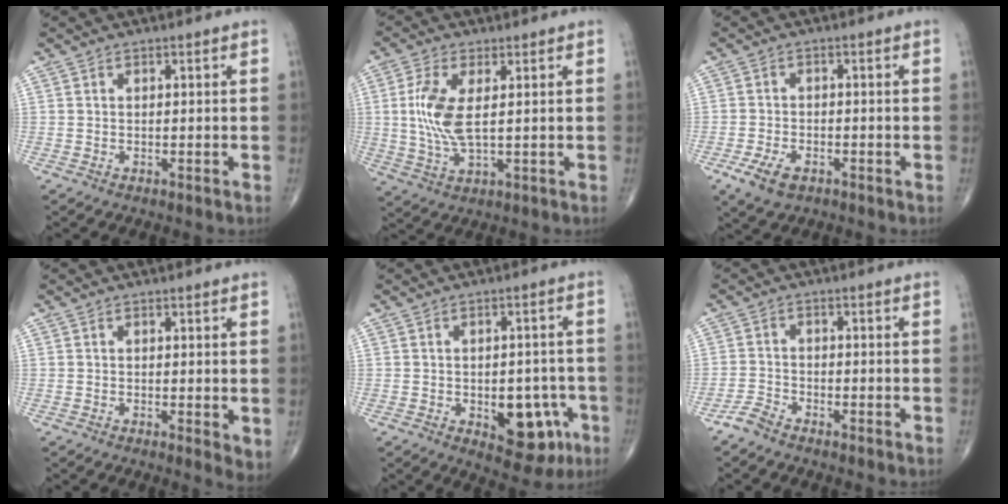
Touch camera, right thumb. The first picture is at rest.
{"total": 9.0, "force": [1.2, 3.6, 8.2], "torque": [-0.189, -0.008, 0.028]}
{"total": 5.3, "force": [-2.8, 3.0, 3.4], "torque": [-0.072, 0.005, -0.049]}
{"total": 2.9, "force": [0.1, 1.0, 2.7], "torque": [-0.038, -0.011, 0.000]}
{"total": 10.8, "force": [-3.8, 6.1, 8.0], "torque": [-0.065, 0.020, -0.038]}
{"total": 2.7, "force": [-2.5, 0.7, 0.7], "torque": [-0.022, 0.005, -0.055]}